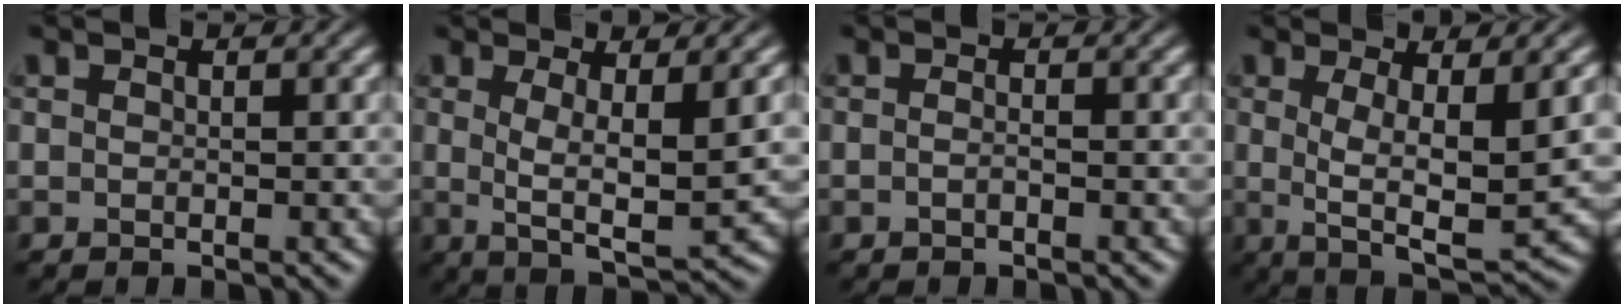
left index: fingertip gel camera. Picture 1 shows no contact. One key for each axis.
{"total": 4.9, "fx": 0.9, "fy": 0.9, "fz": 4.8, "tx": -0.089, "ty": -0.012, "tz": 0.019}
{"total": 0.7, "fx": -0.4, "fy": 0.1, "fz": 0.5, "tx": -0.014, "ty": -0.007, "tz": -0.009}
{"total": 6.4, "fx": 0.6, "fy": 1.4, "fz": 6.2, "tx": -0.108, "ty": -0.013, "tz": 0.016}